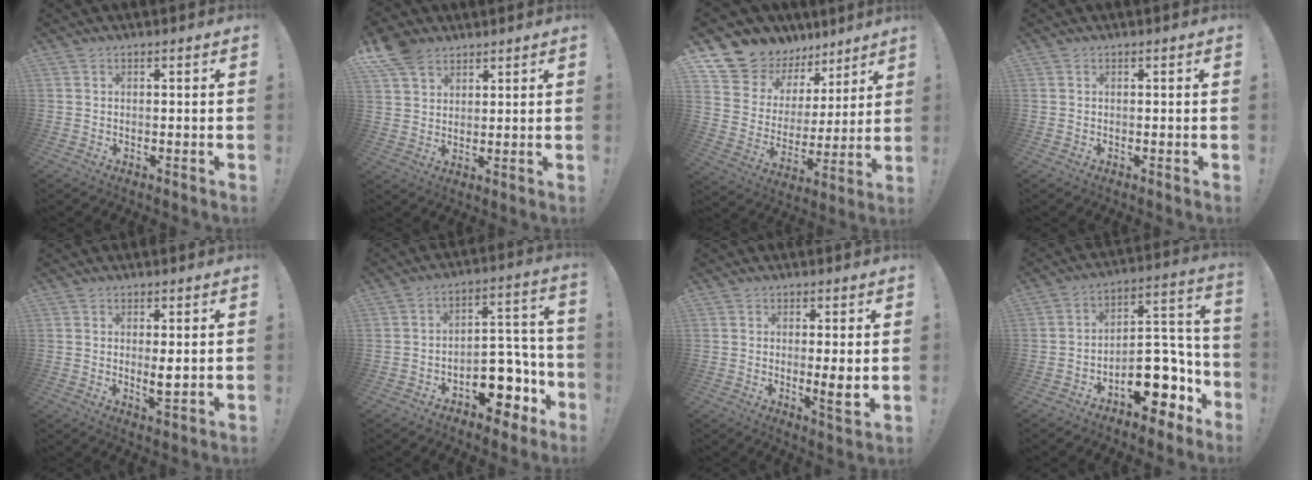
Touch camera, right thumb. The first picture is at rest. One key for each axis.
{"total": 7.9, "fx": 5.6, "fy": 4.8, "fz": 2.8, "tx": -0.053, "ty": -0.028, "tz": 0.111}
{"total": 11.8, "fx": 9.7, "fy": 6.6, "fz": 1.3, "tx": -0.047, "ty": -0.082, "tz": 0.190}
{"total": 0.0}
{"total": 3.6, "fx": 1.0, "fy": 0.9, "fz": 3.4, "tx": -0.041, "ty": -0.018, "tz": 0.015}
{"total": 12.5, "fx": -6.7, "fy": 8.1, "fz": 6.7, "tx": -0.056, "ty": 0.053, "tz": -0.104}
{"total": 5.1, "fx": 0.3, "fy": 0.1, "fz": 5.1, "tx": -0.068, "ty": -0.018, "tz": 0.005}
{"total": 14.4, "fx": -7.5, "fy": 8.9, "fz": 8.4, "tx": -0.071, "ty": 0.055, "tz": -0.112}